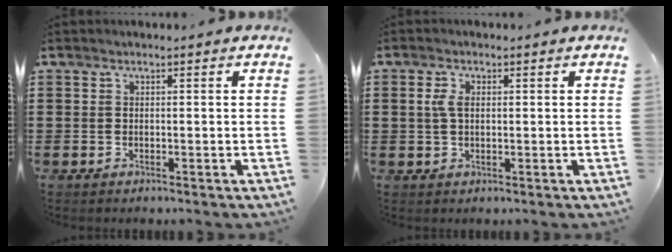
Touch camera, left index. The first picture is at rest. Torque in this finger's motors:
{"motor_torque": [-0.03, 0.21, -0.03, -0.05]}